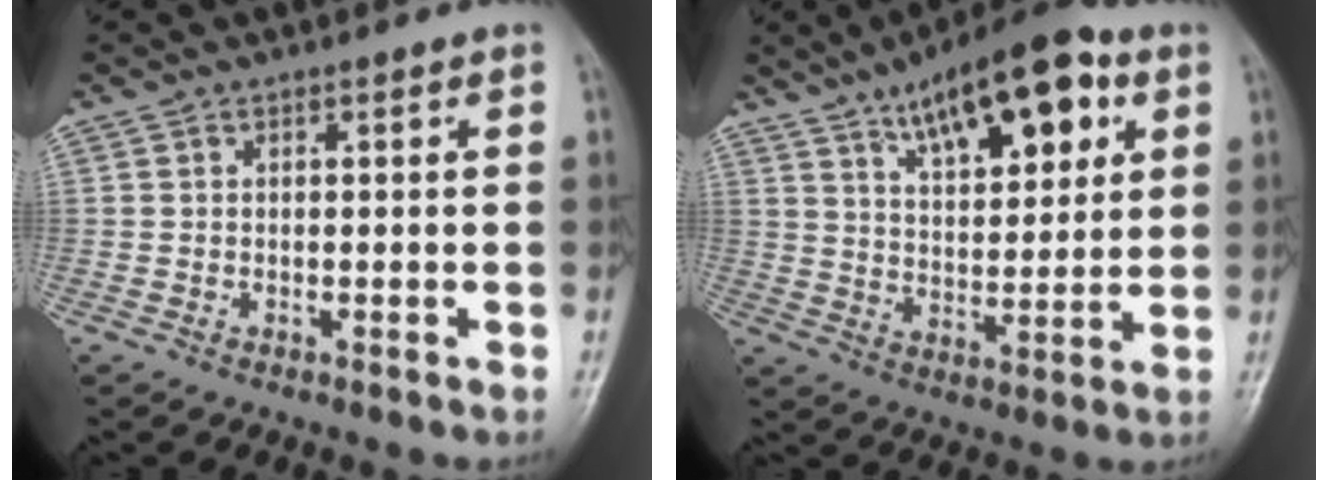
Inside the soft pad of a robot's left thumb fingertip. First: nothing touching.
{"total": 16.9, "force": [8.4, 6.8, 13.0], "torque": [-0.161, -0.021, 0.131]}